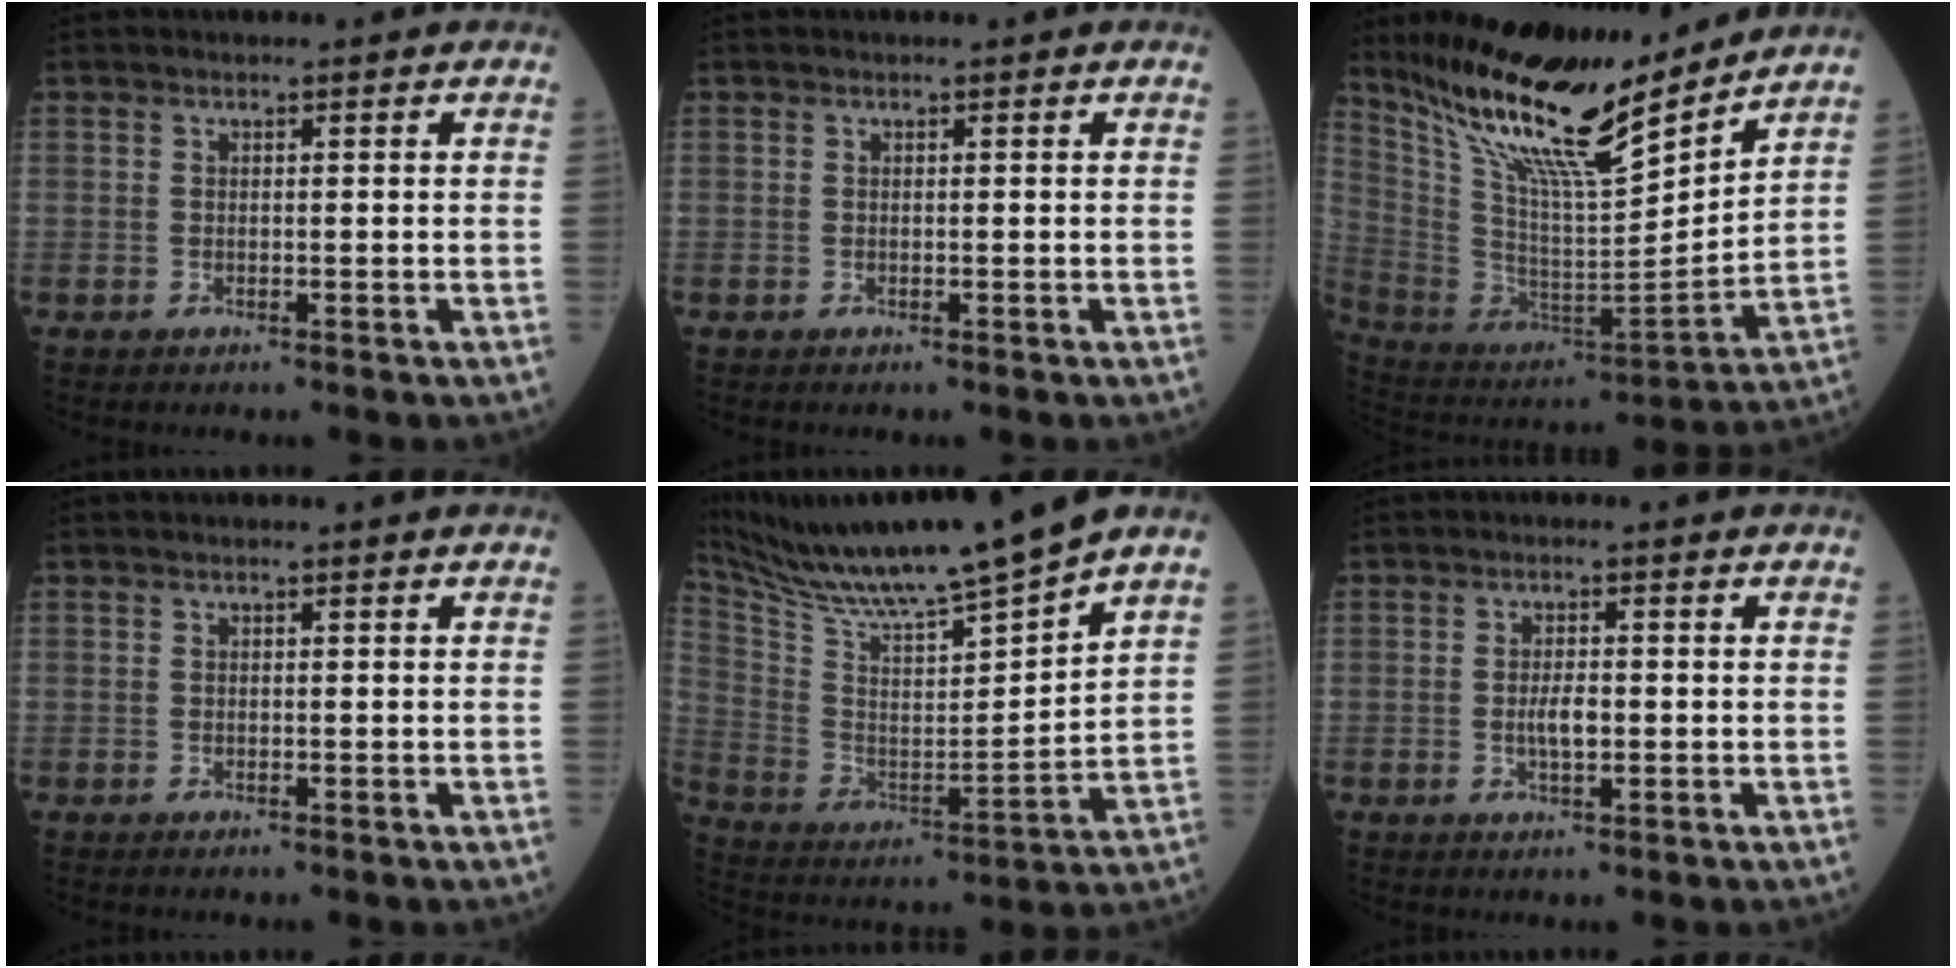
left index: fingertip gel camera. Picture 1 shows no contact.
{"total": 0.0}
{"total": 20.3, "force": [16.2, 2.5, 11.9], "torque": [-0.211, -0.016, 0.301]}
{"total": 0.0}
{"total": 18.5, "force": [16.2, -1.1, 8.9], "torque": [-0.168, -0.016, 0.284]}
{"total": 2.9, "force": [-0.4, 0.9, 2.8], "torque": [-0.057, 0.000, -0.005]}